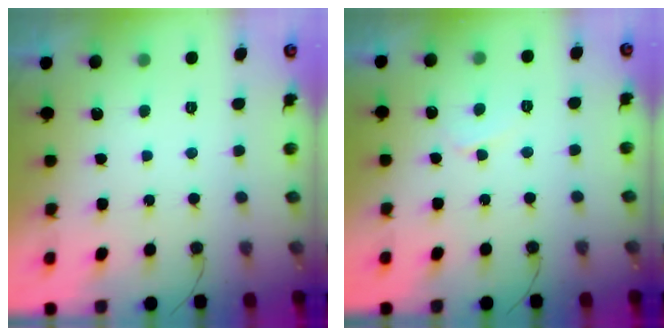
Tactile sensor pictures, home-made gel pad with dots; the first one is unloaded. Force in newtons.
{"total": 3.9, "press": 3.8, "slide": 0.4}